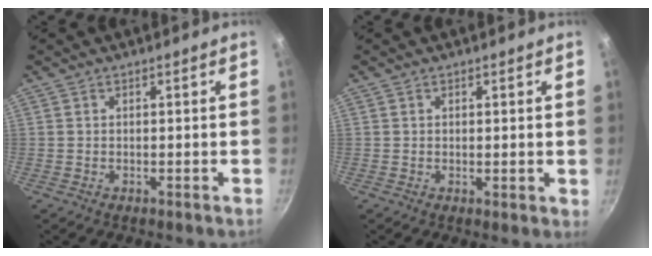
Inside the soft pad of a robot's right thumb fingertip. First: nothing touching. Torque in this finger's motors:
{"motor_torque": [-0.68, 0.29, -0.44, 0.20, -0.03]}